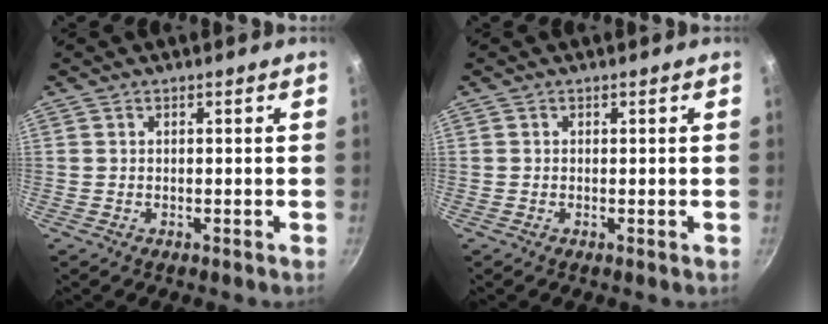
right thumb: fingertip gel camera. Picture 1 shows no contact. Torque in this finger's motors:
{"motor_torque": [0.67, -0.09, 0.39, 0.03, -0.08]}